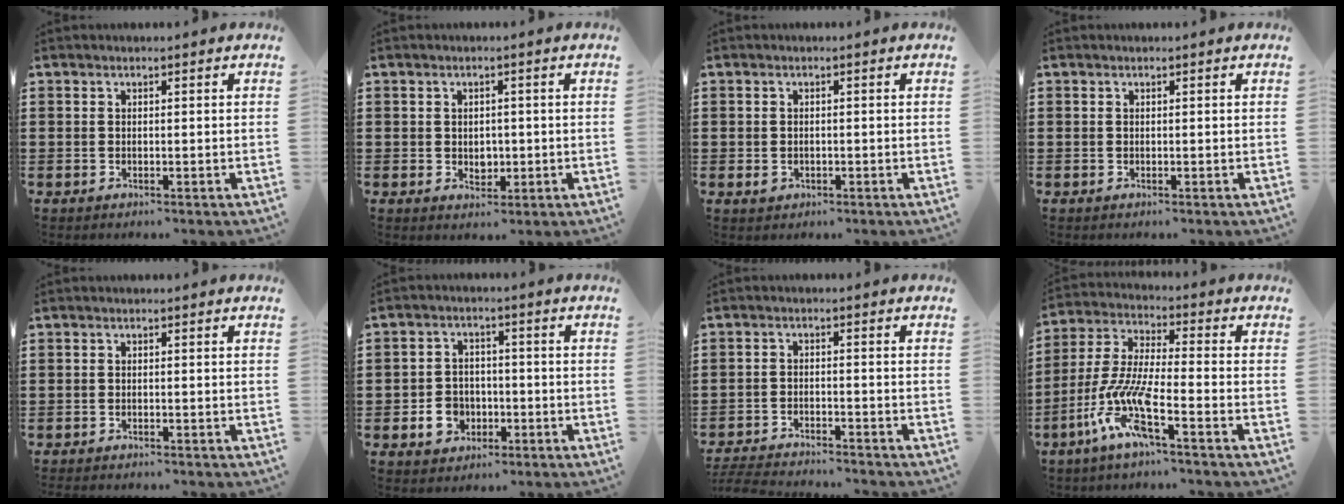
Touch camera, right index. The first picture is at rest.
{"total": 2.1, "force": [0.0, 1.8, 1.1], "torque": [-0.018, 0.004, -0.005]}
{"total": 1.0, "force": [-0.3, 0.8, 0.5], "torque": [-0.013, 0.002, -0.006]}
{"total": 0.0}
{"total": 0.7, "force": [-0.7, -0.1, 0.0], "torque": [-0.002, -0.002, -0.014]}
{"total": 5.1, "force": [-1.8, 4.2, 2.3], "torque": [-0.055, 0.007, -0.034]}
{"total": 3.8, "force": [-3.7, -0.1, 0.4], "torque": [-0.014, -0.007, -0.079]}
{"total": 9.4, "force": [-5.7, 1.5, 7.3], "torque": [-0.187, -0.023, -0.120]}